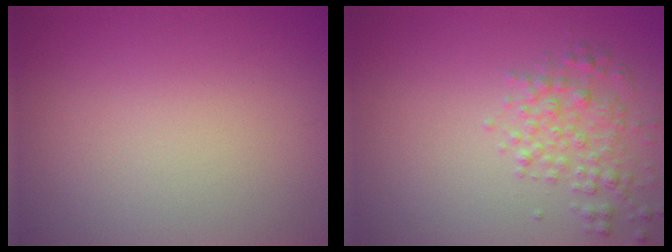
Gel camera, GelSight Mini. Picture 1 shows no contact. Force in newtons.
{"total": 2.7, "press": 2.7, "slide": 0.1}